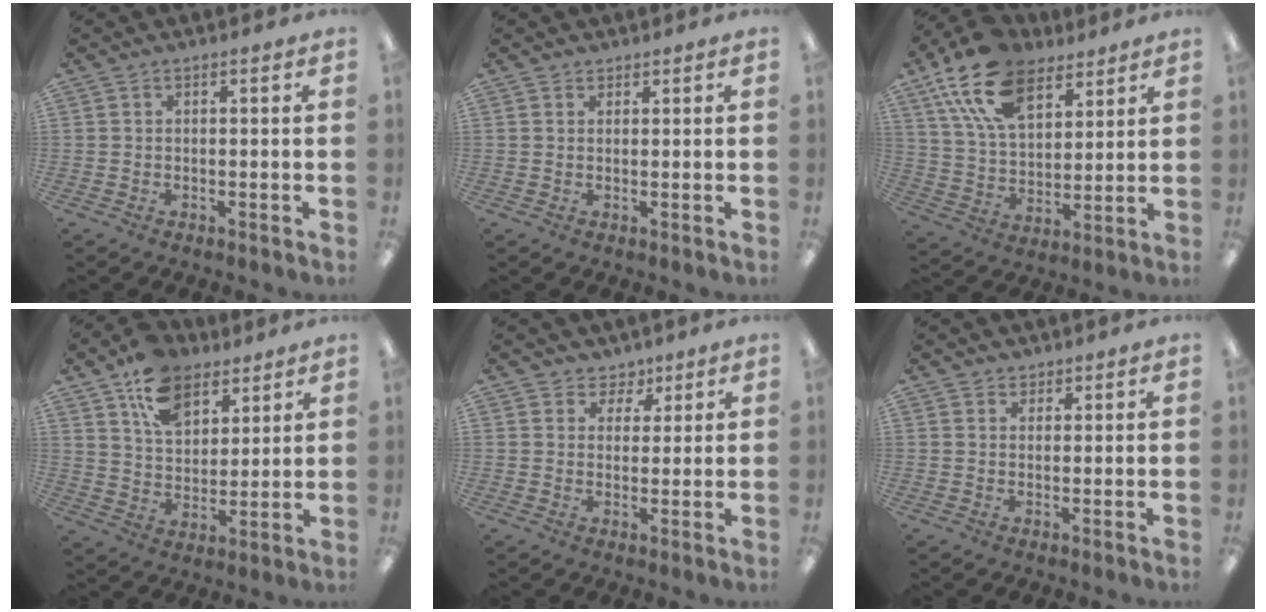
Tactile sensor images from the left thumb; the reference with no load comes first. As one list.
[{"total": 1.0, "force": [0.9, 0.4, -0.1], "torque": [0.002, 0.000, 0.017]}, {"total": 17.9, "force": [11.1, 9.8, 10.0], "torque": [-0.203, -0.036, 0.203]}, {"total": 13.1, "force": [8.8, 8.0, 5.5], "torque": [-0.099, -0.039, 0.166]}, {"total": 4.3, "force": [2.8, 3.2, 0.2], "torque": [0.004, -0.014, 0.048]}, {"total": 1.7, "force": [1.4, 0.9, 0.0], "torque": [0.000, 0.000, 0.028]}]